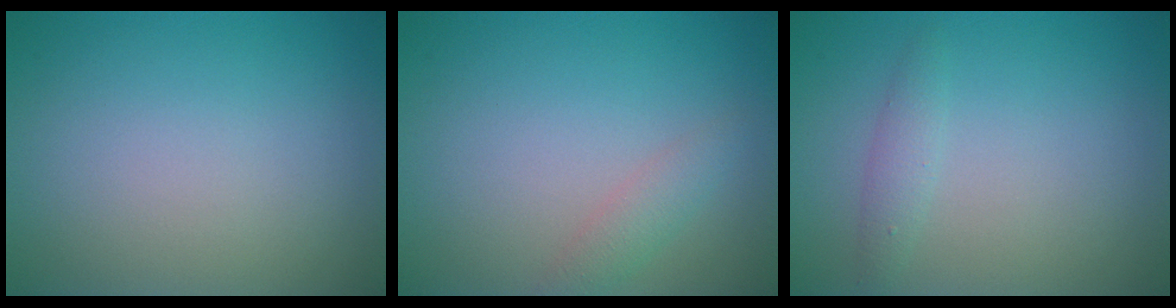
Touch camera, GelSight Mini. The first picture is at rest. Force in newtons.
{"total": 1.5, "press": 1.5, "slide": 0.0}
{"total": 1.3, "press": 1.3, "slide": 0.0}